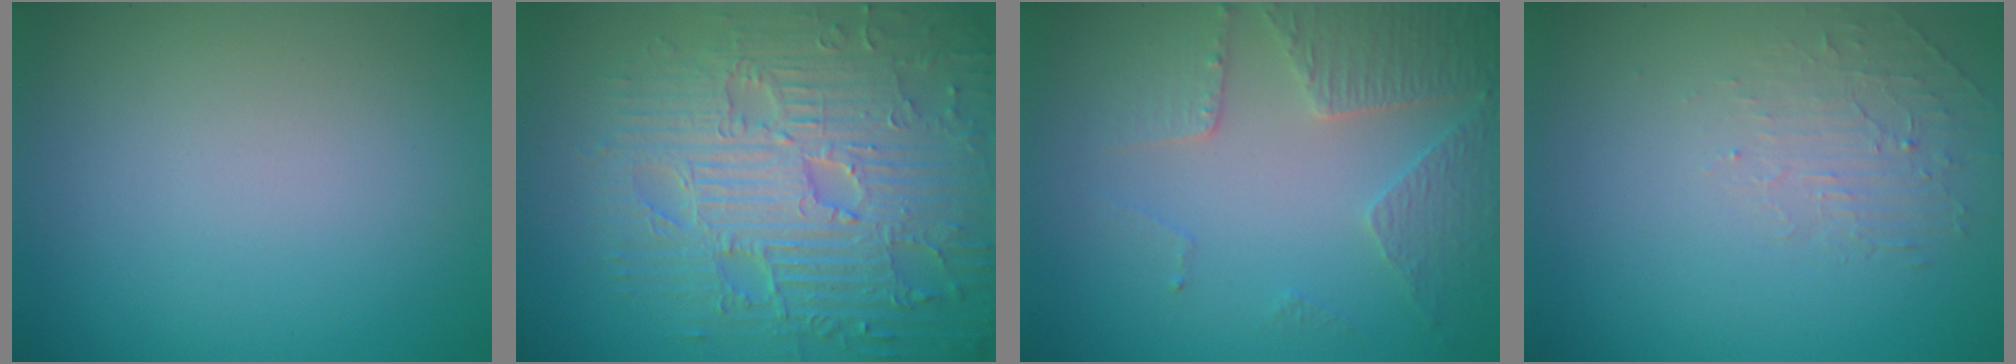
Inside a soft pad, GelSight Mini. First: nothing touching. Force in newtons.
{"total": 9.3, "press": 6.8, "slide": 6.3}
{"total": 4.5, "press": 3.3, "slide": 3.1}
{"total": 1.8, "press": 0.5, "slide": 1.7}